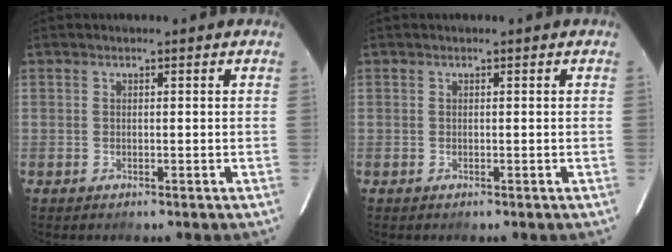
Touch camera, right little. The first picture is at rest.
{"total": 0.0}